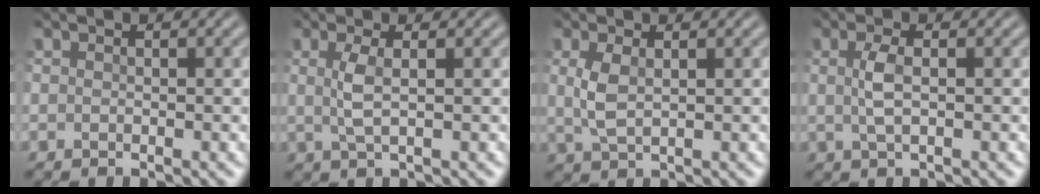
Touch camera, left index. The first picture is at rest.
{"total": 2.0, "force": [0.3, 0.1, 2.0], "torque": [-0.048, 0.001, 0.006]}
{"total": 2.4, "force": [0.3, 1.1, 2.2], "torque": [-0.053, 0.001, 0.010]}
{"total": 2.2, "force": [0.1, 0.6, 2.1], "torque": [-0.049, 0.002, 0.003]}